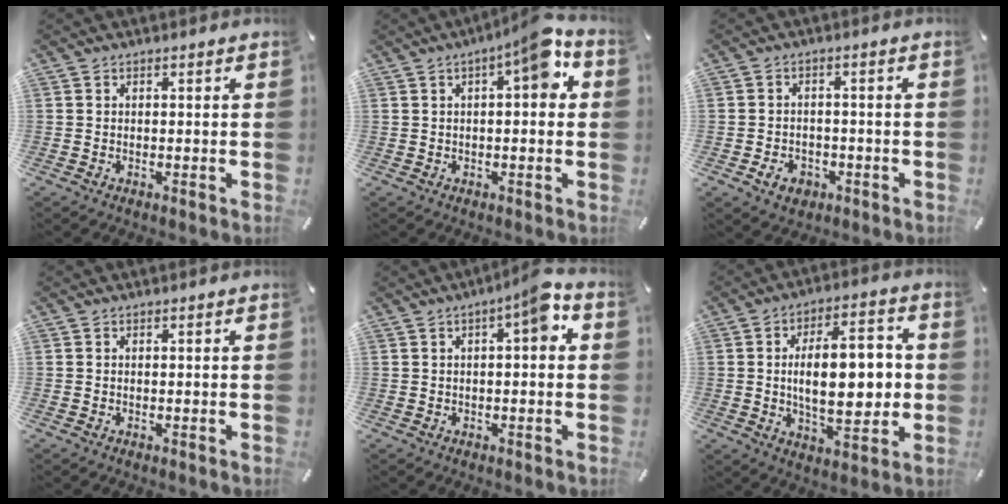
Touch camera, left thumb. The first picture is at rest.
{"total": 9.1, "force": [3.3, 2.3, 8.1], "torque": [-0.102, -0.024, 0.042]}
{"total": 4.7, "force": [-2.0, 3.8, 2.1], "torque": [-0.045, 0.007, -0.037]}
{"total": 0.0}
{"total": 6.3, "force": [1.7, 1.3, 5.9], "torque": [-0.084, -0.008, 0.019]}
{"total": 16.1, "force": [0.3, 8.0, 14.0], "torque": [-0.205, 0.001, 0.001]}